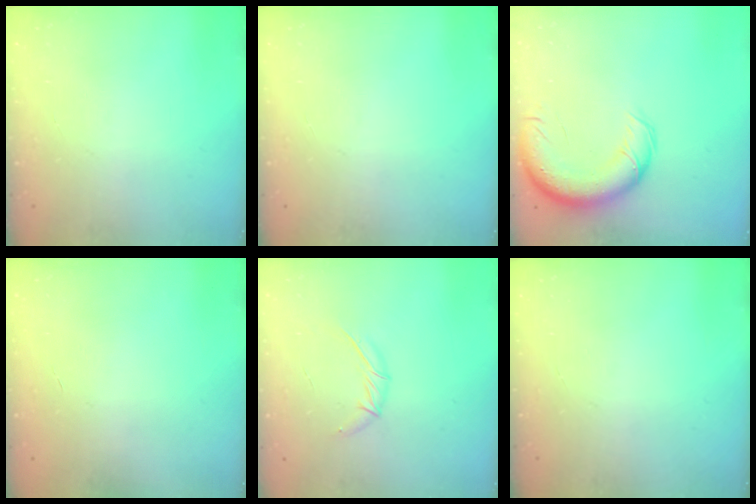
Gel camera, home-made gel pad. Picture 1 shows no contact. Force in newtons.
{"total": 0.0}
{"total": 14.8, "press": 14.3, "slide": 3.9}
{"total": 0.0}
{"total": 7.6, "press": 7.5, "slide": 1.1}
{"total": 0.0}